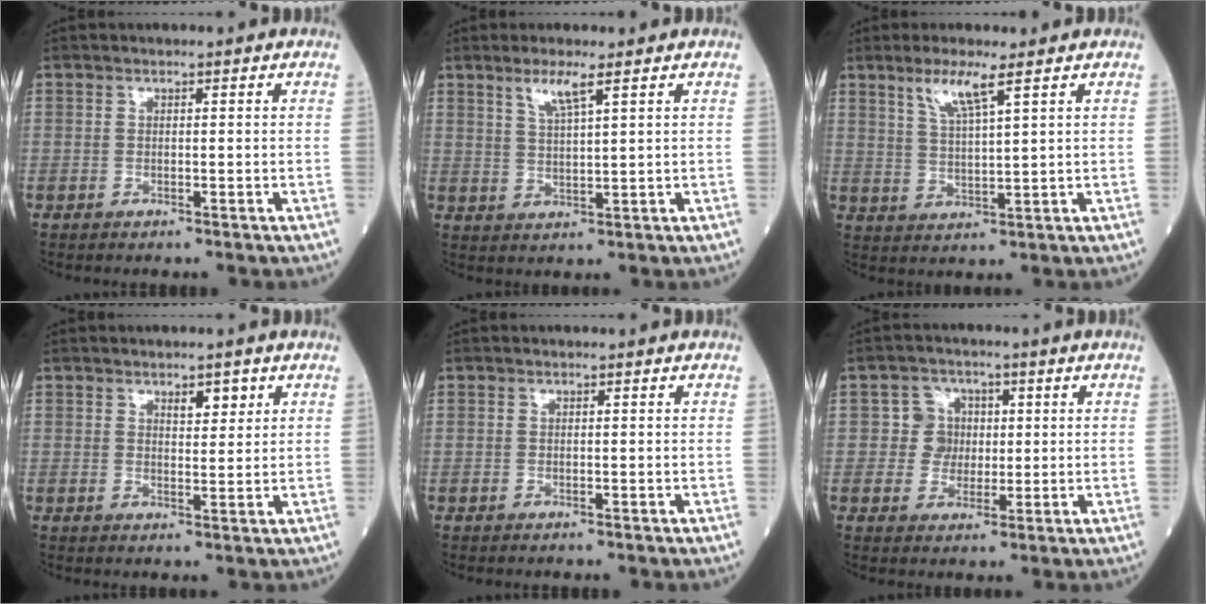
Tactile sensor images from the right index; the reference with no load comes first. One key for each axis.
{"total": 4.0, "fx": 2.5, "fy": 0.1, "fz": 3.2, "tx": -0.065, "ty": -0.001, "tz": 0.051}
{"total": 5.5, "fx": 3.4, "fy": 0.0, "fz": 4.3, "tx": -0.087, "ty": -0.004, "tz": 0.068}
{"total": 2.8, "fx": 1.7, "fy": 1.1, "fz": 2.0, "tx": -0.028, "ty": 0.000, "tz": 0.028}
{"total": 0.0}
{"total": 4.6, "fx": 0.6, "fy": 4.5, "fz": 0.8, "tx": -0.003, "ty": 0.012, "tz": 0.009}